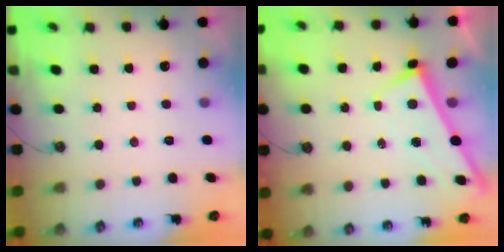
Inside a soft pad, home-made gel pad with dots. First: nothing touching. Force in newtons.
{"total": 1.9, "press": 1.9, "slide": 0.2}